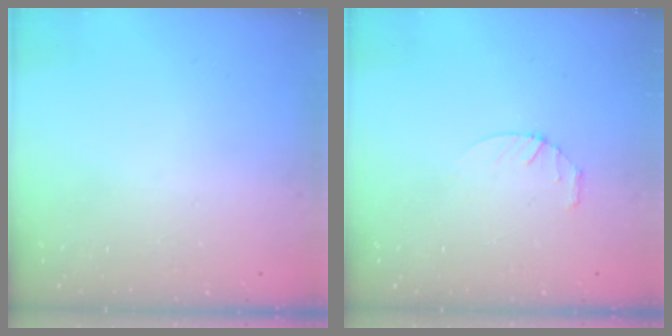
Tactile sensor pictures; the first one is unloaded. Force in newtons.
{"total": 2.8, "press": 2.8, "slide": 0.4}